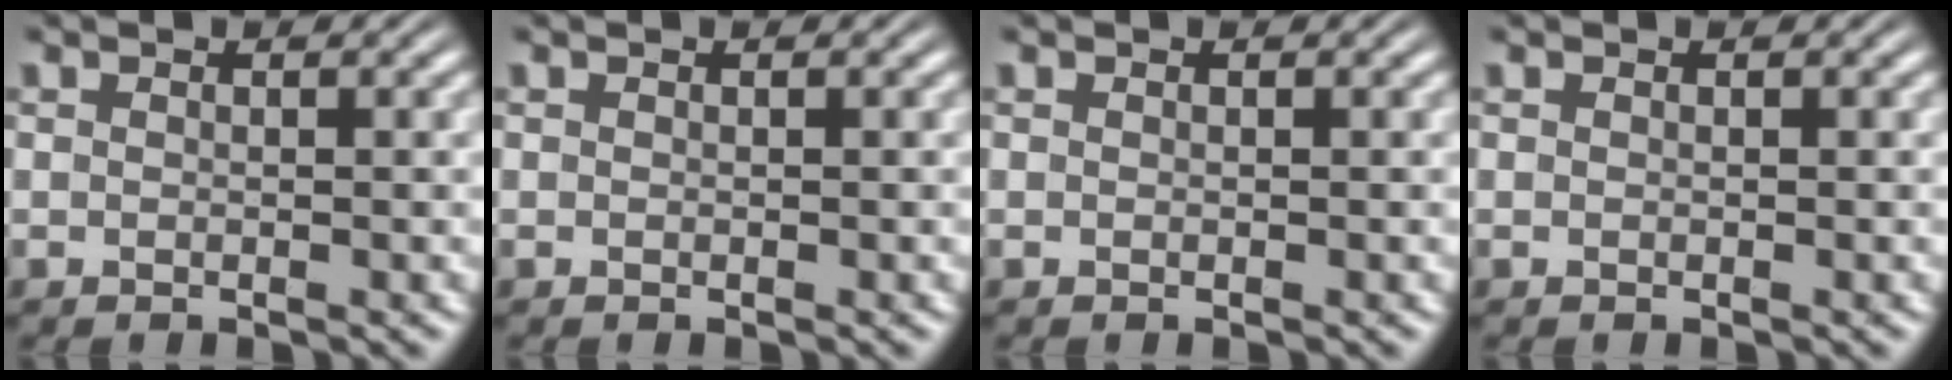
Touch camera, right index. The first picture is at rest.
{"total": 0.0}
{"total": 0.0}
{"total": 0.0}